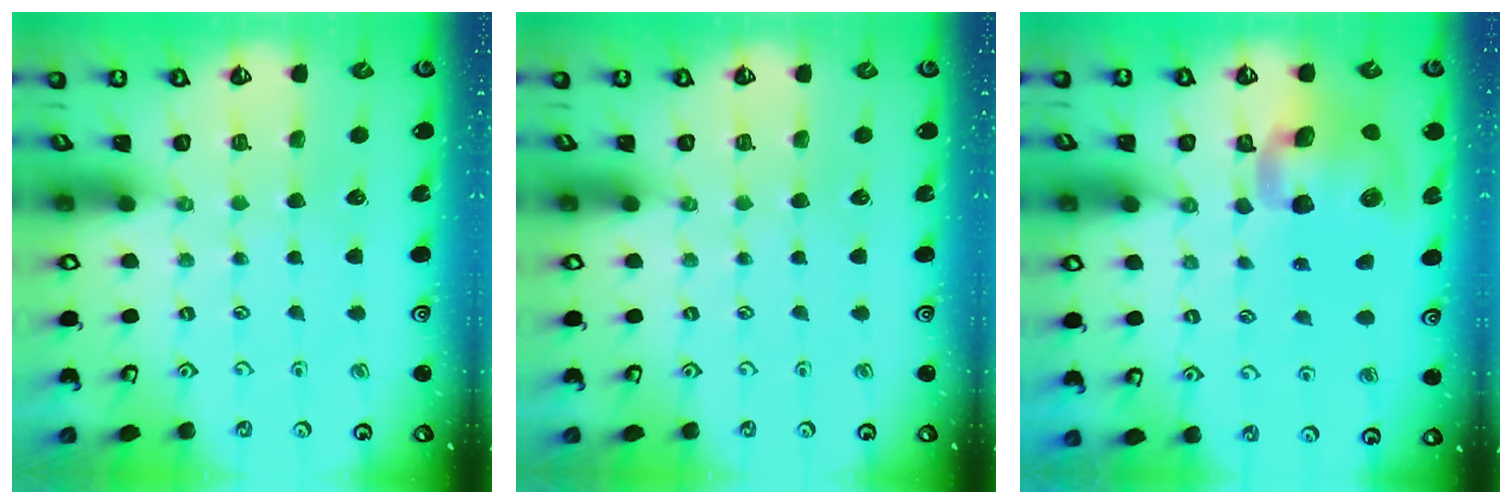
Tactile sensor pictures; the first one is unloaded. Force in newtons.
{"total": 0.0}
{"total": 14.0, "press": 13.8, "slide": 2.4}